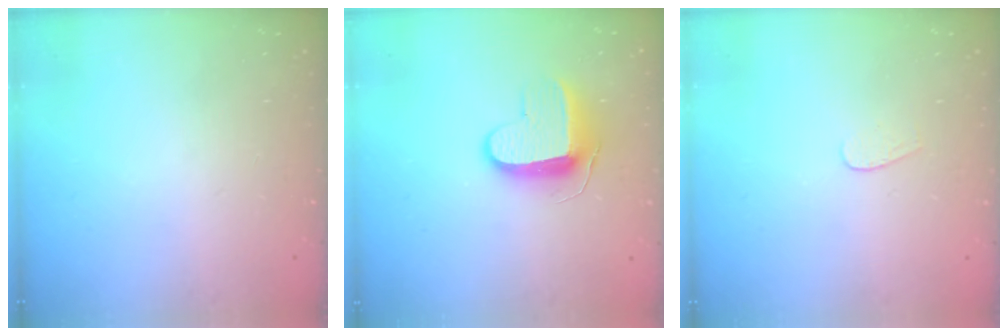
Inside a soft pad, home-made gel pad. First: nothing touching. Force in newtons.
{"total": 10.0, "press": 10.0, "slide": 1.1}
{"total": 3.5, "press": 3.5, "slide": 0.3}